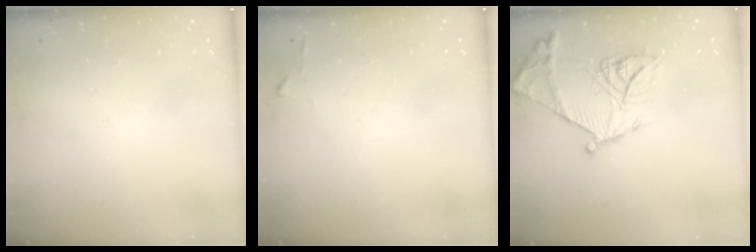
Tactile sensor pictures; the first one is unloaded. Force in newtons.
{"total": 2.9, "press": 2.9, "slide": 0.3}
{"total": 18.9, "press": 18.8, "slide": 1.8}